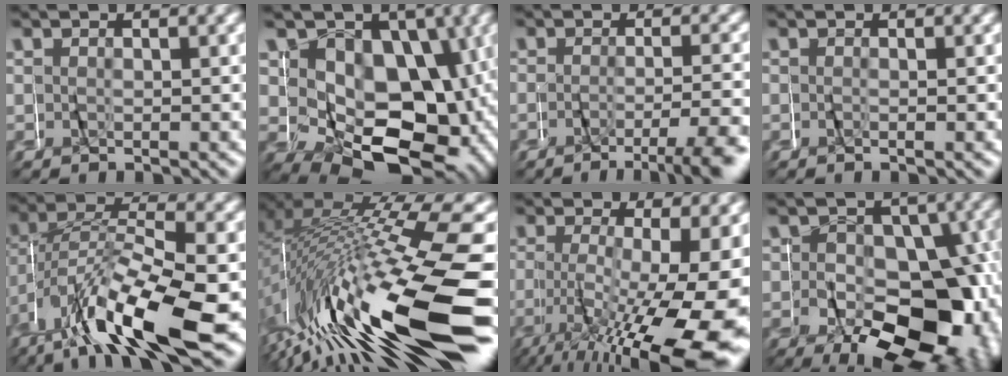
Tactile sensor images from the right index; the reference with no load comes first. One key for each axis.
{"total": 11.7, "fx": -1.8, "fy": 8.4, "fz": 8.0, "tx": -0.143, "ty": -0.031, "tz": -0.018}
{"total": 4.2, "fx": -3.5, "fy": -0.3, "fz": 2.2, "tx": -0.029, "ty": -0.006, "tz": -0.059}
{"total": 0.0}
{"total": 9.1, "fx": -4.2, "fy": 4.1, "fz": 7.0, "tx": -0.143, "ty": -0.012, "tz": -0.071}
{"total": 14.7, "fx": -5.5, "fy": 4.6, "fz": 12.8, "tx": -0.225, "ty": -0.008, "tz": -0.070}
{"total": 10.9, "fx": -3.5, "fy": 3.3, "fz": 9.8, "tx": -0.141, "ty": -0.021, "tz": -0.039}
{"total": 16.0, "fx": -3.8, "fy": 10.8, "fz": 11.2, "tx": -0.184, "ty": -0.058, "tz": -0.038}